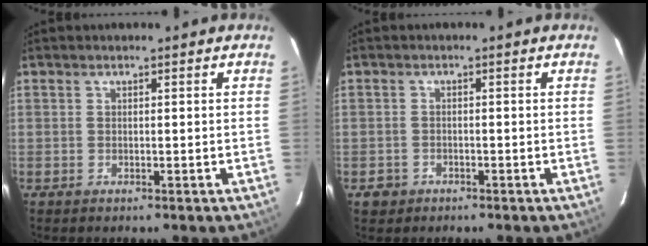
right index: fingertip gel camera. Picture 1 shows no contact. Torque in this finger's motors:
{"motor_torque": [-0.34, 0.00, -1.05, -0.21]}